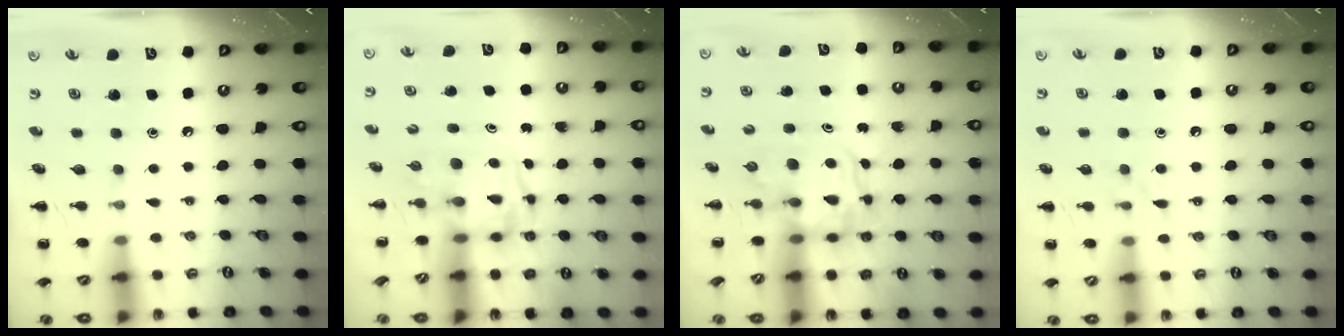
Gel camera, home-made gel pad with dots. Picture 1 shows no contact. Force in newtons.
{"total": 3.4, "press": 3.4, "slide": 0.6}
{"total": 4.4, "press": 4.3, "slide": 1.1}
{"total": 5.6, "press": 5.4, "slide": 1.4}